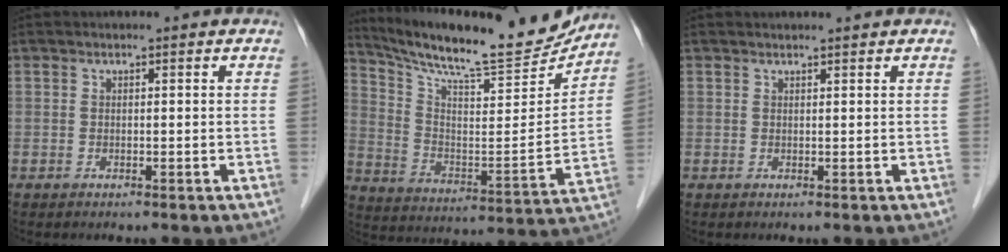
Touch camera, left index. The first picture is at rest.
{"total": 21.0, "force": [19.4, 1.9, 7.6], "torque": [-0.140, -0.044, 0.295]}
{"total": 1.8, "force": [1.8, -0.1, 0.4], "torque": [-0.006, 0.010, 0.026]}